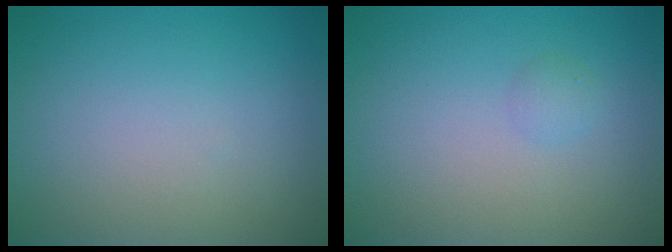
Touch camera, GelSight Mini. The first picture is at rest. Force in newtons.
{"total": 0.9, "press": 0.9, "slide": 0.0}